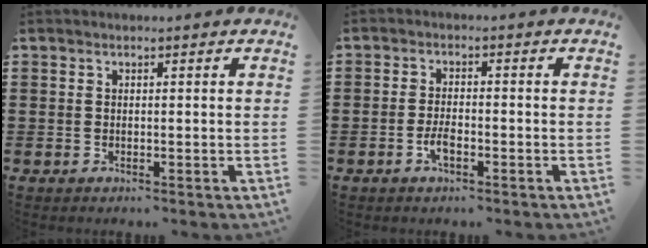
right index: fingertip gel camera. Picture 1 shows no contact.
{"total": 3.1, "force": [-1.4, 1.1, 2.5], "torque": [-0.059, -0.001, -0.030]}